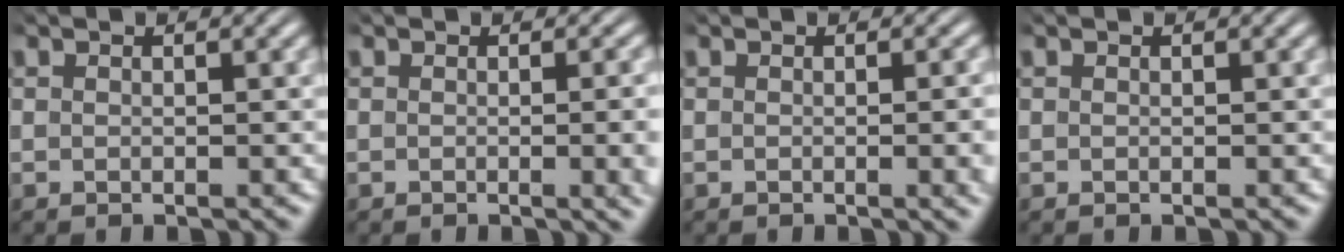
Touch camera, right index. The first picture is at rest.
{"total": 3.0, "force": [-0.1, 0.8, 2.9], "torque": [-0.023, 0.012, -0.010]}
{"total": 2.2, "force": [-0.1, 0.4, 2.2], "torque": [-0.018, 0.010, -0.008]}
{"total": 0.0}